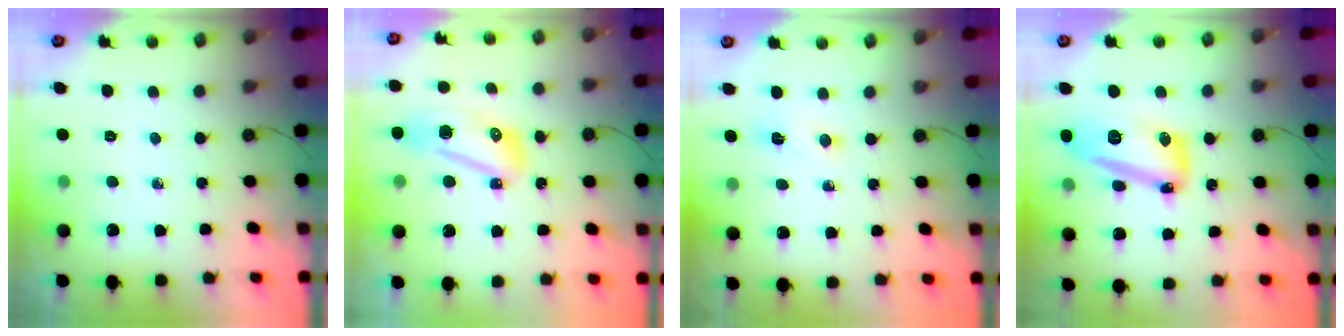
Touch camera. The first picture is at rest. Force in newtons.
{"total": 9.6, "press": 9.5, "slide": 0.9}
{"total": 2.4, "press": 2.1, "slide": 1.1}
{"total": 28.9, "press": 21.0, "slide": 19.9}